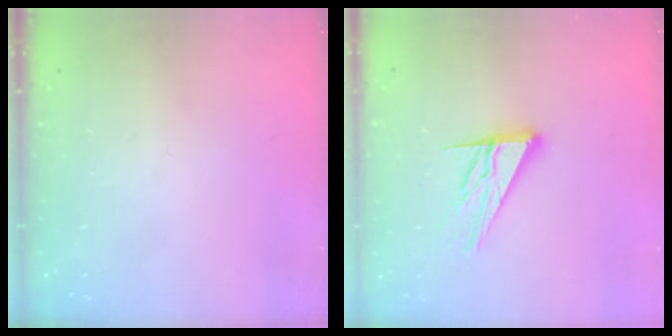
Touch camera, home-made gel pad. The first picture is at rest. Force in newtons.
{"total": 12.3, "press": 12.3, "slide": 1.2}